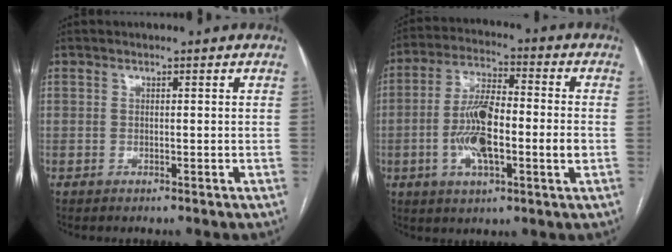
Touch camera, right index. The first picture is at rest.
{"total": 12.6, "force": [-1.9, 3.5, 11.9], "torque": [-0.229, 0.016, -0.036]}